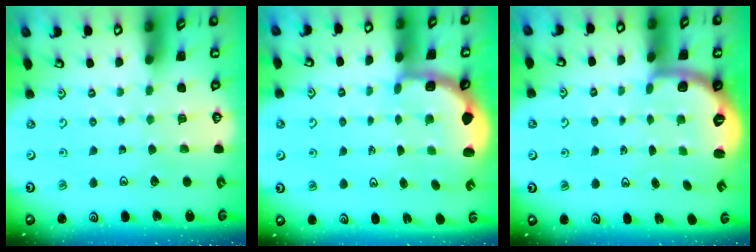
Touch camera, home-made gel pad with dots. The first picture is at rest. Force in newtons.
{"total": 2.8, "press": 2.0, "slide": 2.0}
{"total": 2.5, "press": 1.9, "slide": 1.6}